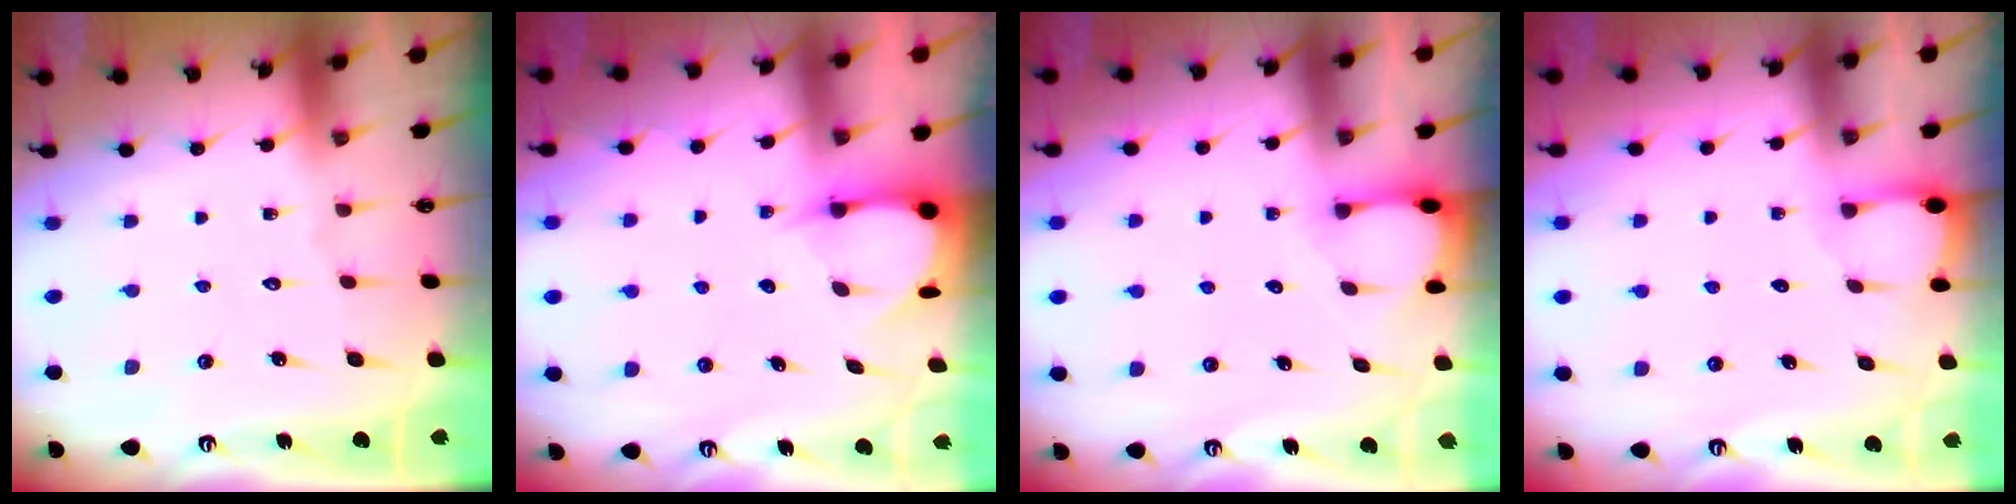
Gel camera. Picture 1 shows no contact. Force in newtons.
{"total": 3.6, "press": 3.6, "slide": 0.3}
{"total": 2.0, "press": 1.9, "slide": 0.3}
{"total": 2.0, "press": 1.9, "slide": 0.3}